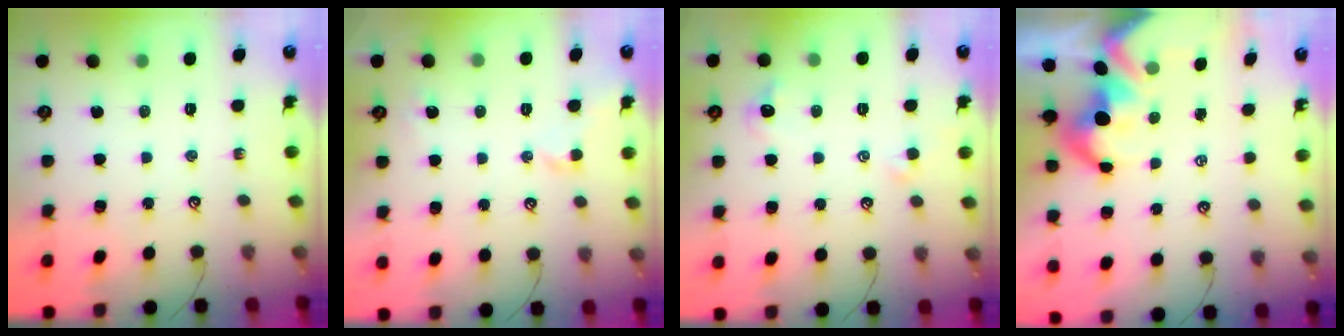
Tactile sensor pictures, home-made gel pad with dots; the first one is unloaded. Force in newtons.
{"total": 0.5, "press": 0.2, "slide": 0.5}
{"total": 1.0, "press": 0.5, "slide": 0.8}
{"total": 5.5, "press": 5.4, "slide": 1.2}